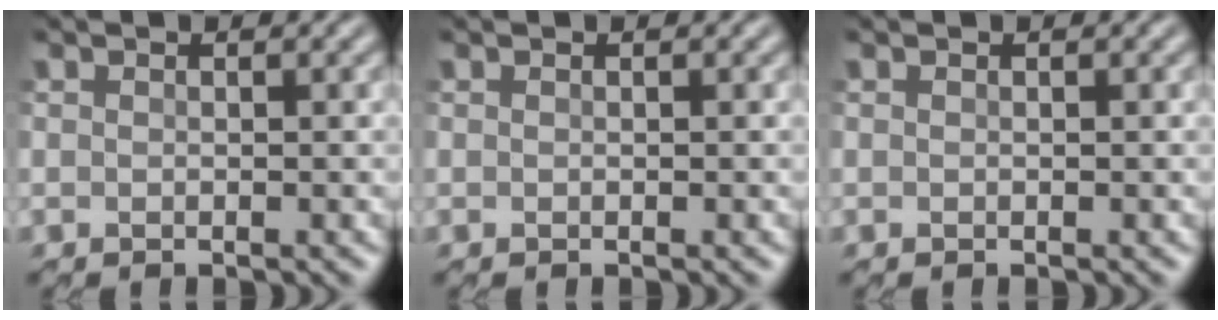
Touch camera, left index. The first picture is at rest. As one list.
[{"total": 0.0}, {"total": 0.0}]